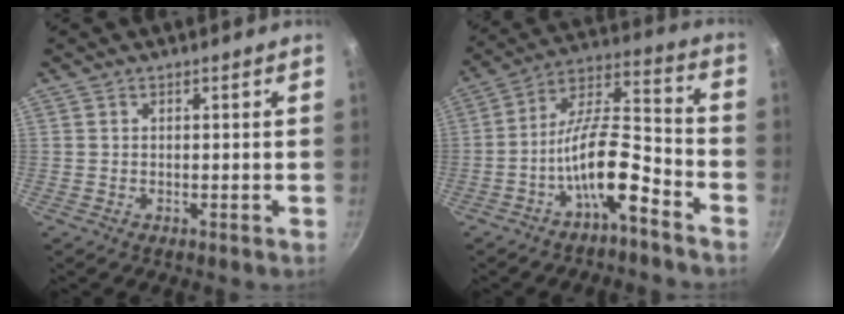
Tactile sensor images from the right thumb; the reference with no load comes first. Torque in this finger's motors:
{"motor_torque": [2.86, 2.14, 1.86, -0.90, 0.63]}